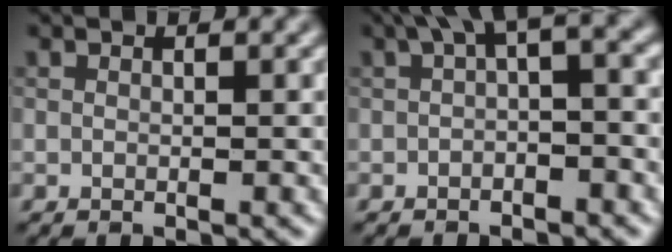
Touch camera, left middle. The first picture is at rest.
{"total": 3.6, "force": [0.7, 1.1, 3.4], "torque": [-0.047, 0.016, 0.004]}